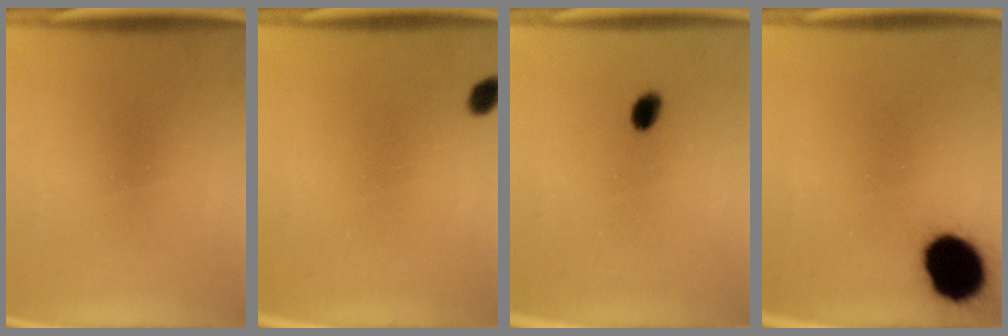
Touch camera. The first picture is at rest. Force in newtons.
{"total": 2.0}
{"total": 2.4}
{"total": 14.4}